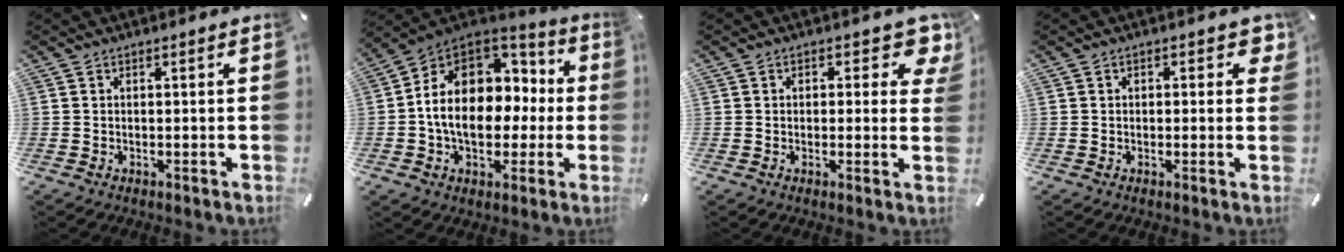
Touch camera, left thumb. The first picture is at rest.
{"total": 16.0, "force": [0.0, 12.5, 10.0], "torque": [-0.175, -0.003, 0.001]}
{"total": 5.1, "force": [2.6, 3.1, 3.2], "torque": [-0.023, -0.014, 0.036]}
{"total": 2.4, "force": [0.6, 1.6, 1.7], "torque": [-0.010, -0.001, 0.005]}